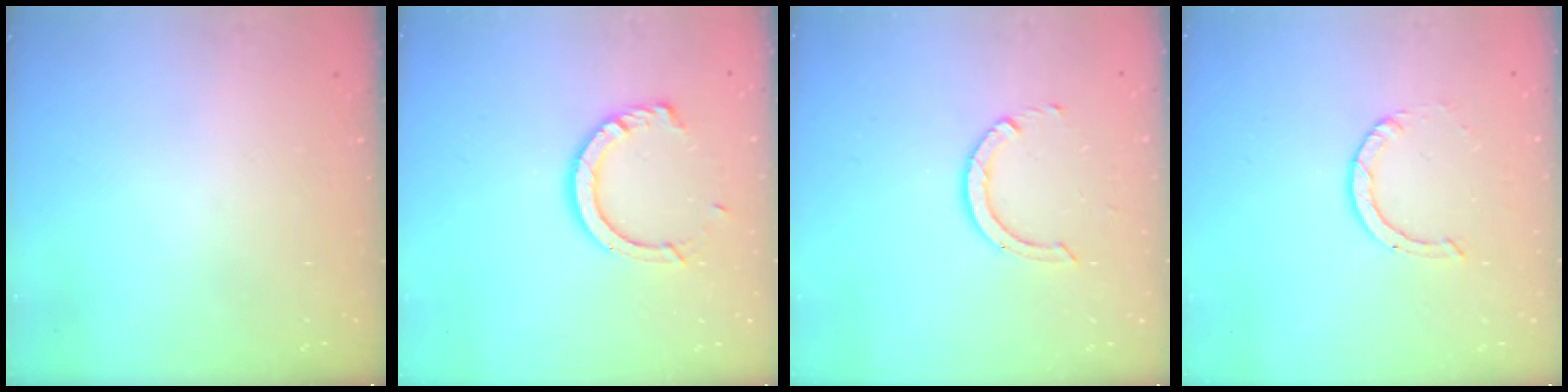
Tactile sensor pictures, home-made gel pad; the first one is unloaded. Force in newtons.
{"total": 10.0, "press": 10.0, "slide": 0.9}
{"total": 6.3, "press": 6.3, "slide": 0.4}
{"total": 2.2, "press": 2.2, "slide": 0.2}